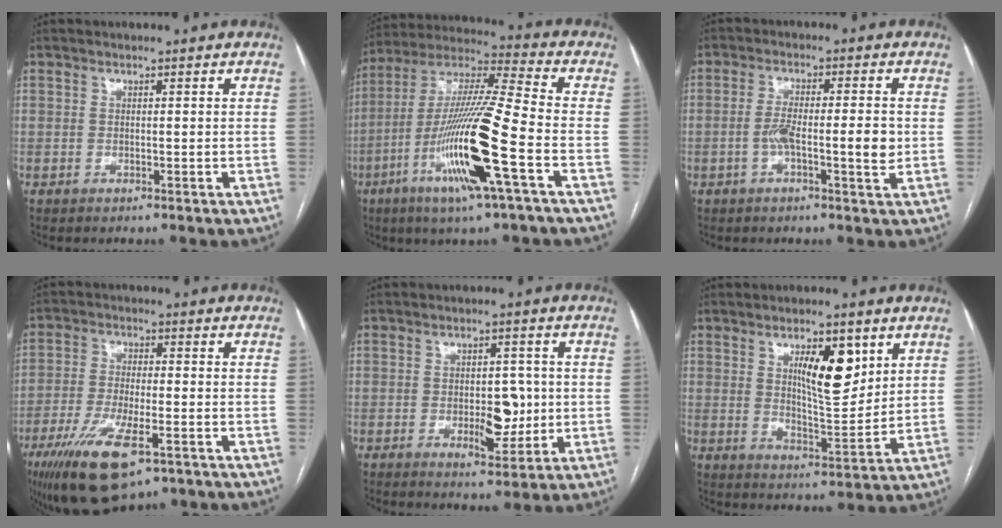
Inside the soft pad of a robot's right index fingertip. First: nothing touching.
{"total": 18.7, "force": [-6.6, -0.1, 17.5], "torque": [-0.356, -0.019, -0.129]}
{"total": 6.7, "force": [-1.1, 1.2, 6.5], "torque": [-0.115, 0.006, -0.020]}
{"total": 12.7, "force": [-7.2, 3.4, 9.9], "torque": [-0.190, -0.022, -0.119]}
{"total": 6.4, "force": [-0.8, 2.9, 5.6], "torque": [-0.076, 0.002, -0.004]}
{"total": 9.3, "force": [3.9, 2.8, 7.9], "torque": [-0.128, -0.003, 0.070]}